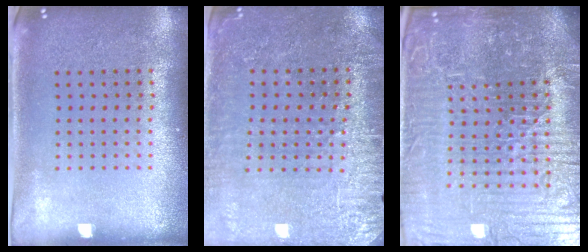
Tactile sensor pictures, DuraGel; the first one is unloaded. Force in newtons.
{"total": 3.0, "press": 2.8, "slide": 0.8}
{"total": 7.7, "press": 6.9, "slide": 3.4}